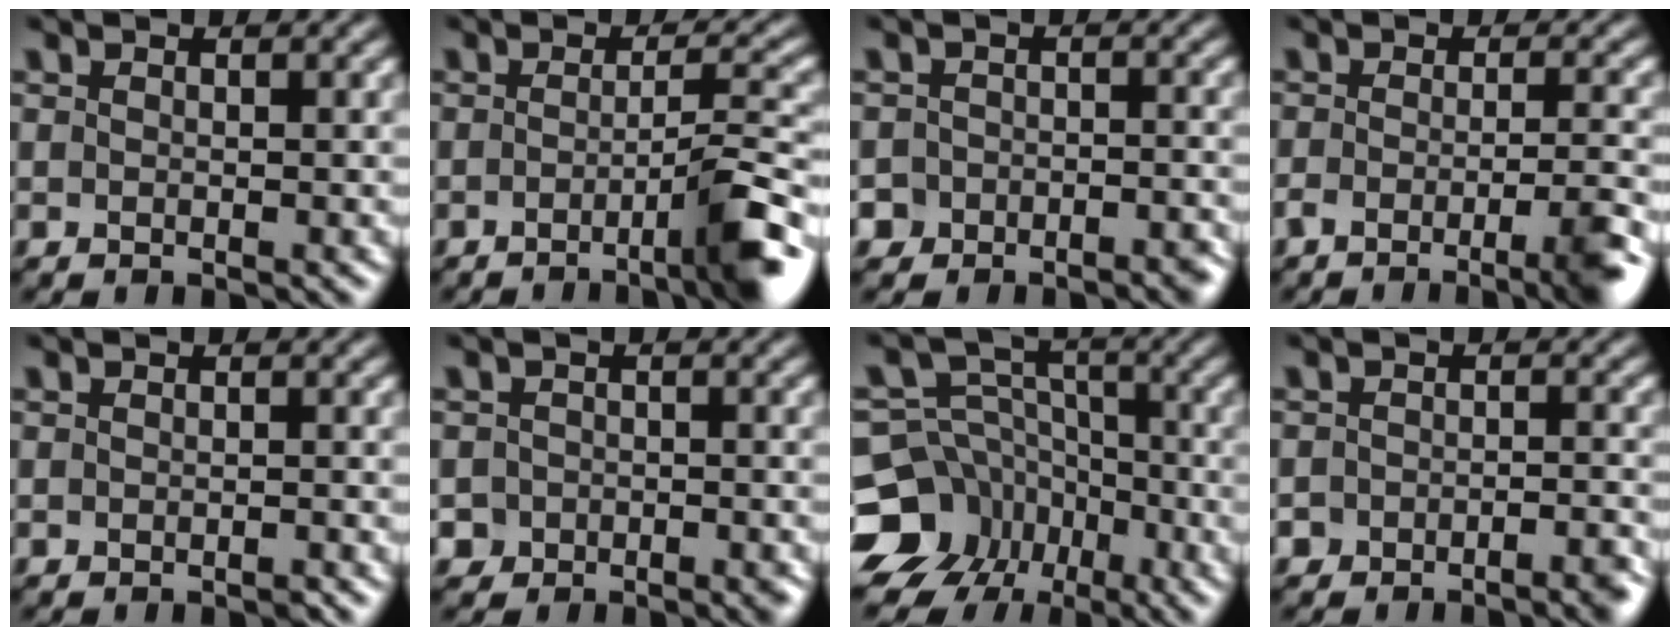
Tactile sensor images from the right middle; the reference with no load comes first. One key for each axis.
{"total": 6.0, "fx": -2.4, "fy": 0.8, "fz": 5.4, "tx": -0.067, "ty": 0.004, "tz": -0.045}
{"total": 3.9, "fx": -3.0, "fy": 2.4, "fz": 0.4, "tx": 0.018, "ty": 0.009, "tz": -0.043}
{"total": 5.1, "fx": -3.0, "fy": 1.1, "fz": 4.0, "tx": -0.059, "ty": -0.011, "tz": -0.051}
{"total": 0.6, "fx": -0.5, "fy": 0.1, "fz": 0.3, "tx": -0.002, "ty": 0.000, "tz": -0.006}
{"total": 2.9, "fx": -2.0, "fy": 2.1, "fz": 0.3, "tx": 0.015, "ty": 0.008, "tz": -0.028}
{"total": 9.7, "fx": -6.1, "fy": 7.2, "fz": 2.2, "tx": -0.045, "ty": 0.005, "tz": -0.114}
{"total": 3.1, "fx": -2.7, "fy": 1.4, "fz": 0.9, "tx": -0.009, "ty": 0.010, "tz": -0.034}